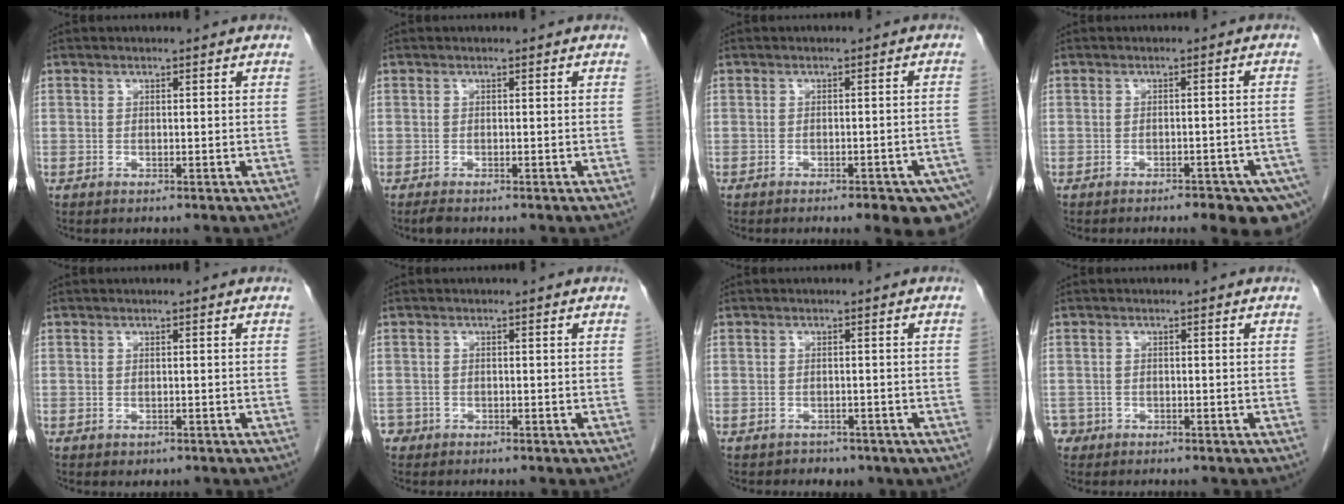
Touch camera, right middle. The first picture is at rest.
{"total": 1.1, "force": [-0.9, 0.3, 0.6], "torque": [-0.018, -0.003, -0.016]}
{"total": 10.1, "force": [-7.0, 2.4, 6.9], "torque": [-0.051, 0.005, -0.082]}
{"total": 10.1, "force": [-7.4, 2.8, 6.3], "torque": [-0.050, 0.004, -0.086]}
{"total": 0.7, "force": [-0.3, 0.5, 0.4], "torque": [-0.007, 0.000, 0.002]}
{"total": 1.4, "force": [-0.9, 1.1, -0.1], "torque": [-0.001, 0.005, -0.017]}
{"total": 3.8, "force": [-2.8, 2.4, 0.9], "torque": [-0.018, 0.006, -0.026]}
{"total": 1.6, "force": [-1.0, 1.3, -0.1], "torque": [0.000, 0.007, -0.018]}